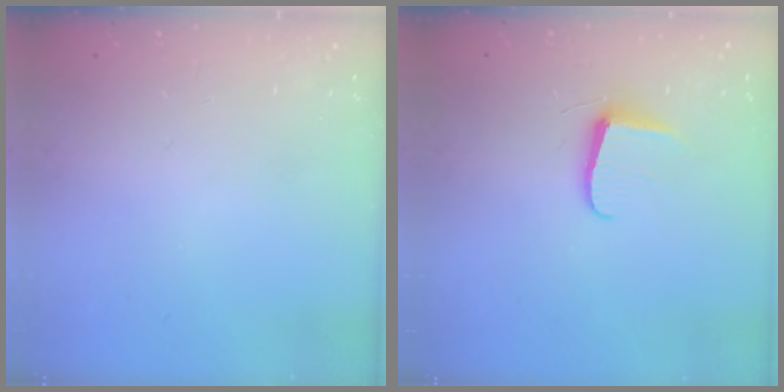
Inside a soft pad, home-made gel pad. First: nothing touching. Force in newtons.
{"total": 6.2, "press": 6.2, "slide": 0.7}